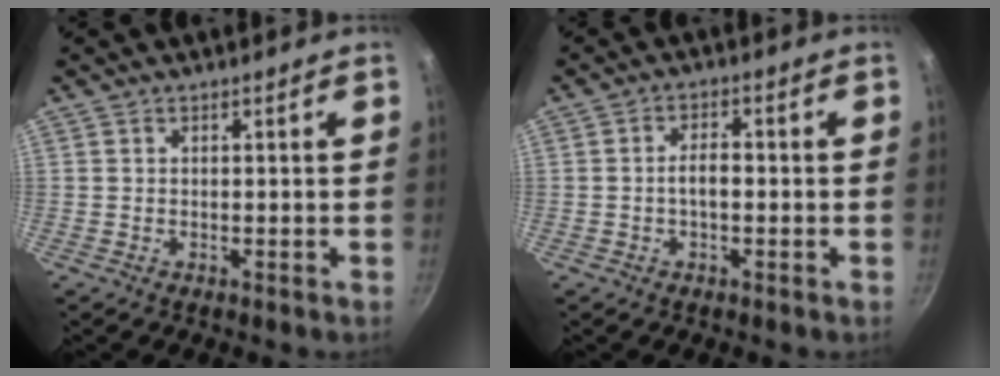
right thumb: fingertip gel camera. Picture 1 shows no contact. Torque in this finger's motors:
{"motor_torque": [0.52, 0.41, 0.63, -0.14, 0.02]}